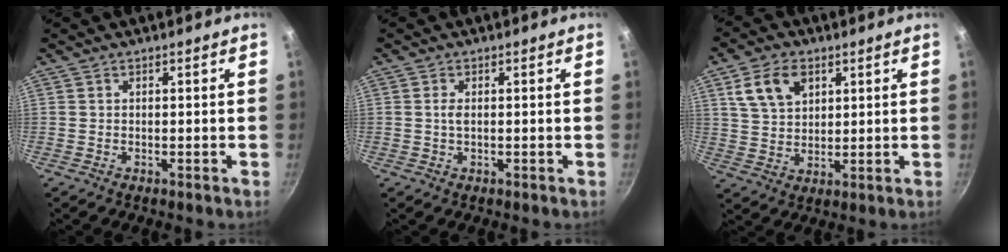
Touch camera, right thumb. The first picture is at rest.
{"total": 1.2, "force": [0.1, 0.5, 1.1], "torque": [-0.026, -0.002, 0.003]}
{"total": 9.1, "force": [4.1, 6.0, 5.4], "torque": [-0.081, -0.009, 0.081]}